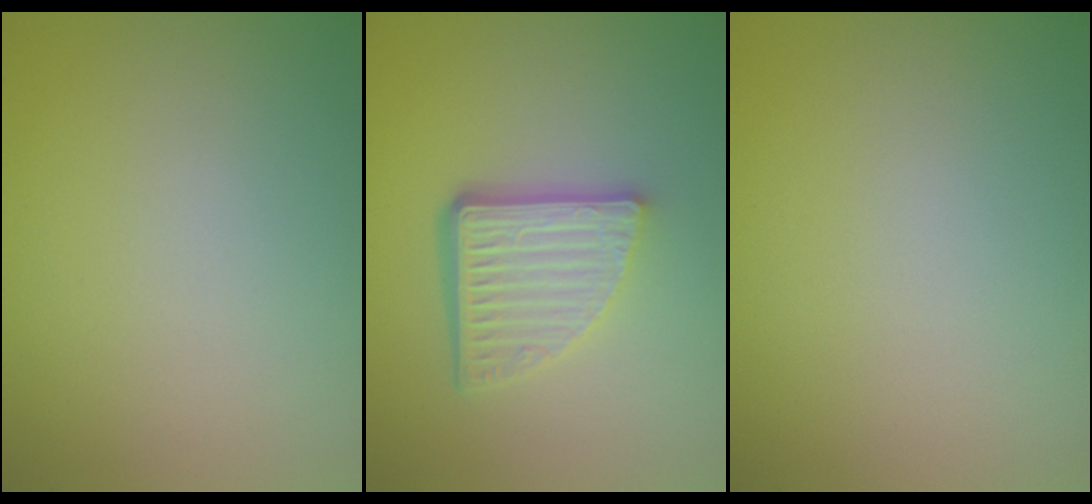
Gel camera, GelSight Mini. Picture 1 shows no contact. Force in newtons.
{"total": 5.7, "press": 3.8, "slide": 4.2}
{"total": 0.0}